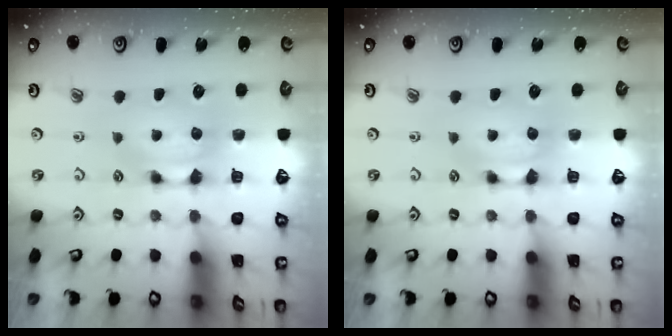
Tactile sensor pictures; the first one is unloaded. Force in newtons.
{"total": 0.0}